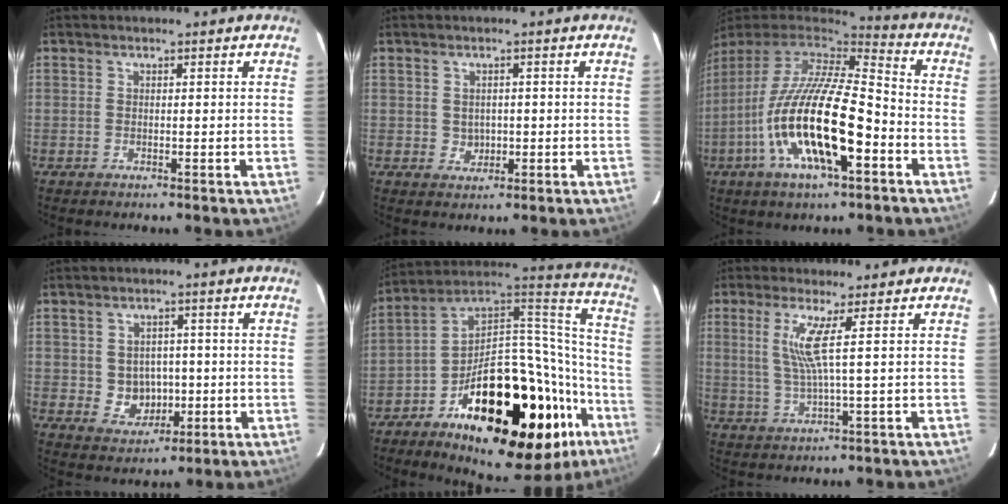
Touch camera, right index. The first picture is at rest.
{"total": 2.6, "force": [0.0, 2.4, 0.9], "torque": [-0.014, 0.005, 0.007]}
{"total": 22.1, "force": [-7.6, 6.7, 19.7], "torque": [-0.367, -0.034, -0.143]}
{"total": 6.0, "force": [-0.6, 5.6, 2.3], "torque": [-0.052, 0.011, 0.010]}
{"total": 36.7, "force": [-18.4, 16.6, 27.1], "torque": [-0.372, 0.056, -0.270]}
{"total": 5.5, "force": [1.6, -1.1, 5.2], "torque": [-0.097, -0.006, 0.036]}